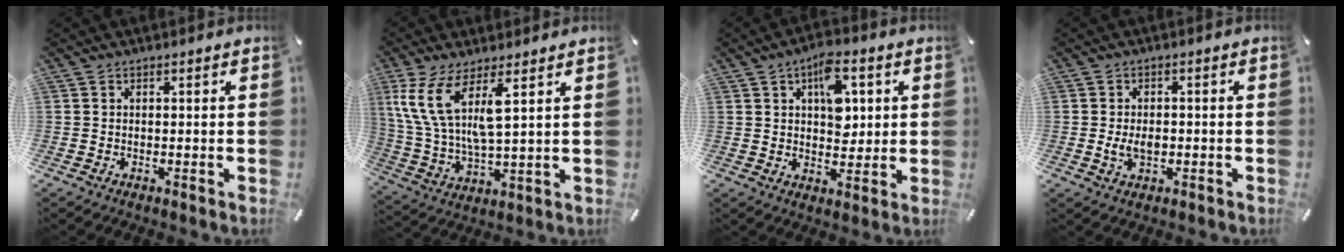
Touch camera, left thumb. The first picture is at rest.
{"total": 11.2, "force": [6.4, 3.5, 8.5], "torque": [-0.211, -0.027, 0.112]}
{"total": 10.5, "force": [3.3, 6.6, 7.5], "torque": [-0.088, -0.007, 0.053]}
{"total": 4.9, "force": [-0.8, 3.3, 3.6], "torque": [-0.069, -0.002, -0.018]}